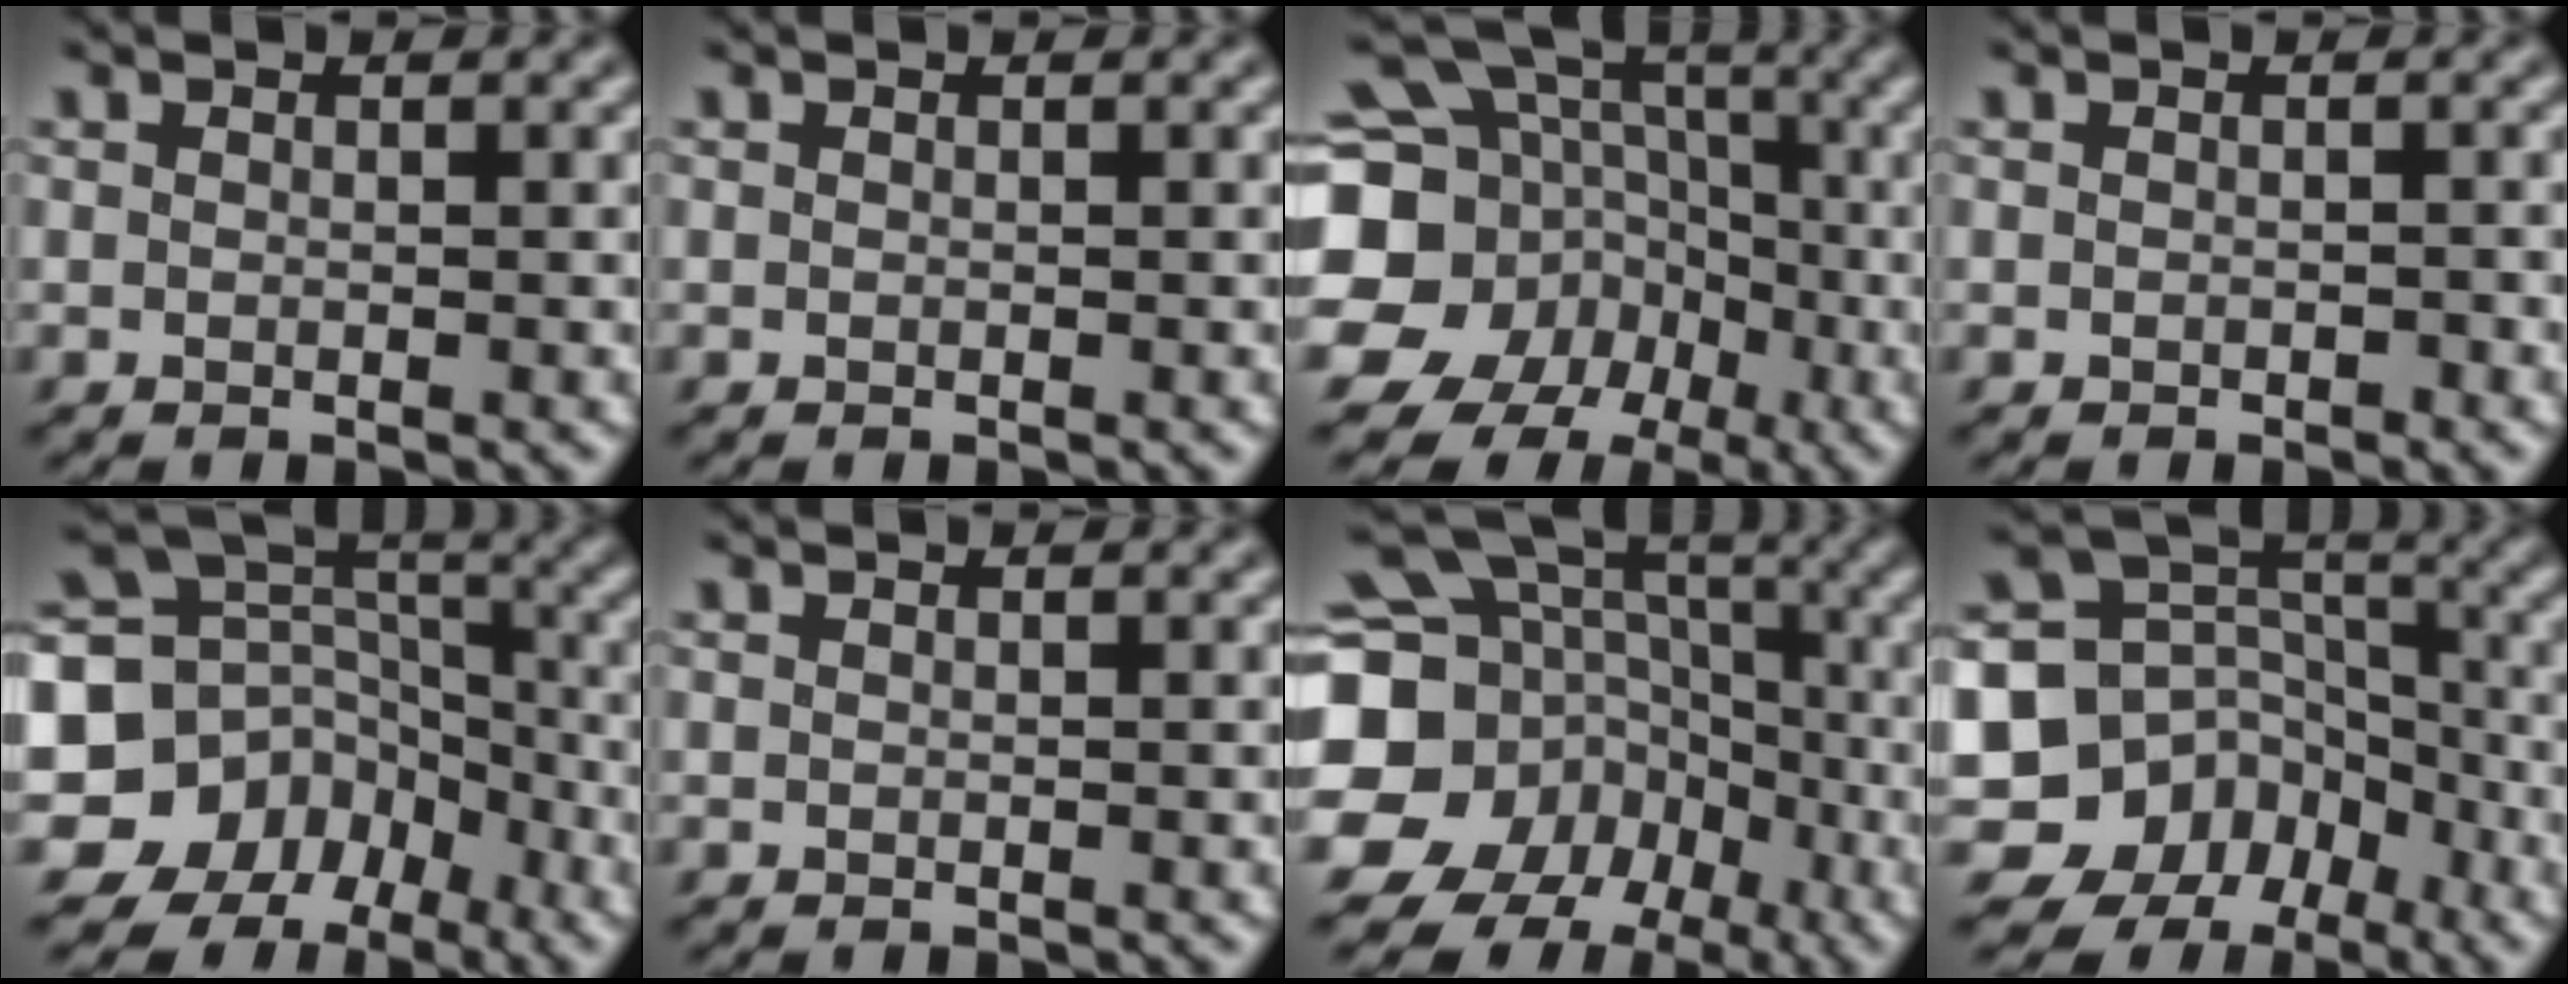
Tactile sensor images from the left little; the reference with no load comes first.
{"total": 0.0}
{"total": 17.1, "force": [-3.6, 15.6, 6.0], "torque": [-0.164, 0.006, -0.092]}
{"total": 0.6, "force": [-0.4, 0.4, 0.2], "torque": [-0.002, -0.004, -0.010]}
{"total": 12.7, "force": [-6.6, 10.3, 3.3], "torque": [-0.101, 0.001, -0.129]}
{"total": 0.0}
{"total": 19.3, "force": [-3.9, 17.6, 6.9], "torque": [-0.177, 0.002, -0.101]}
{"total": 10.3, "force": [-5.6, 8.2, 2.6], "torque": [-0.074, 0.019, -0.109]}